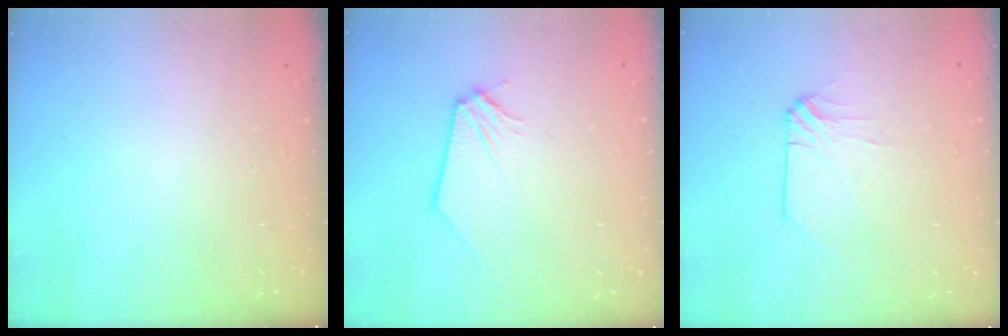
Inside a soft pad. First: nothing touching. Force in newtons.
{"total": 0.0}
{"total": 3.2, "press": 3.2, "slide": 0.8}